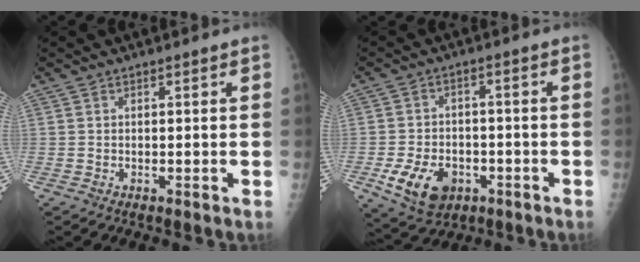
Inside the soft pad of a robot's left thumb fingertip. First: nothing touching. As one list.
[{"total": 10.4, "force": [-4.2, 7.3, 6.1], "torque": [-0.094, 0.017, -0.060]}]